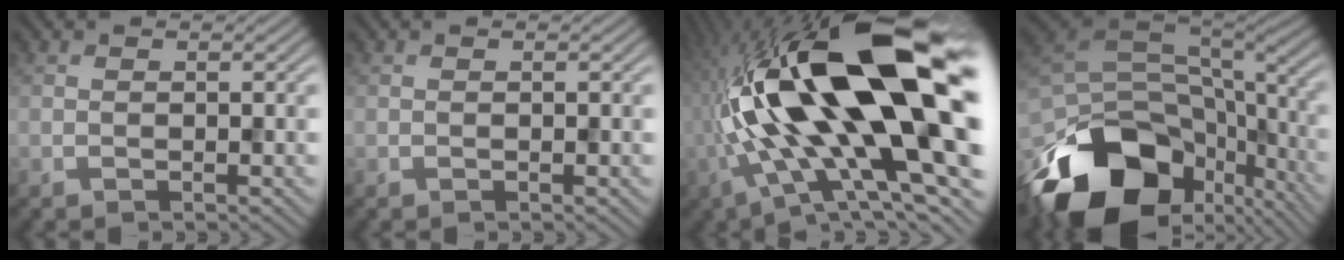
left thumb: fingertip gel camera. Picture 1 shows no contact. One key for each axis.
{"total": 0.0}
{"total": 23.7, "fx": 1.1, "fy": 9.6, "fz": 21.6, "tx": -0.418, "ty": -0.018, "tz": 0.020}
{"total": 18.9, "fx": -9.1, "fy": 11.7, "fz": 11.8, "tx": -0.263, "ty": -0.046, "tz": -0.129}